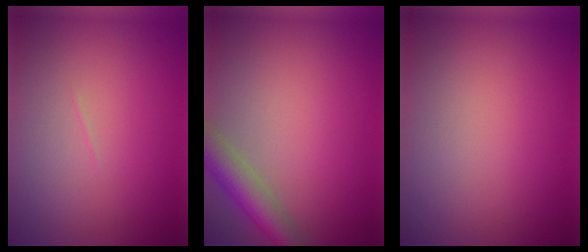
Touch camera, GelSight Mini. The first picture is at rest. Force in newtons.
{"total": 4.1, "press": 4.1, "slide": 0.3}
{"total": 0.0}